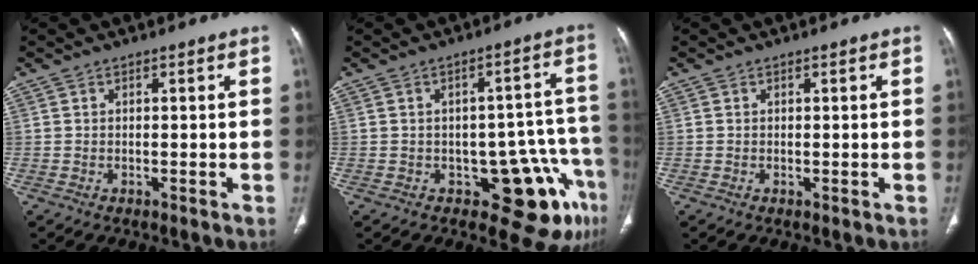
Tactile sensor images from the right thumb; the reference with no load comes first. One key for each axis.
{"total": 12.3, "fx": -5.9, "fy": 5.9, "fz": 9.0, "tx": -0.059, "ty": 0.041, "tz": -0.069}
{"total": 0.0}